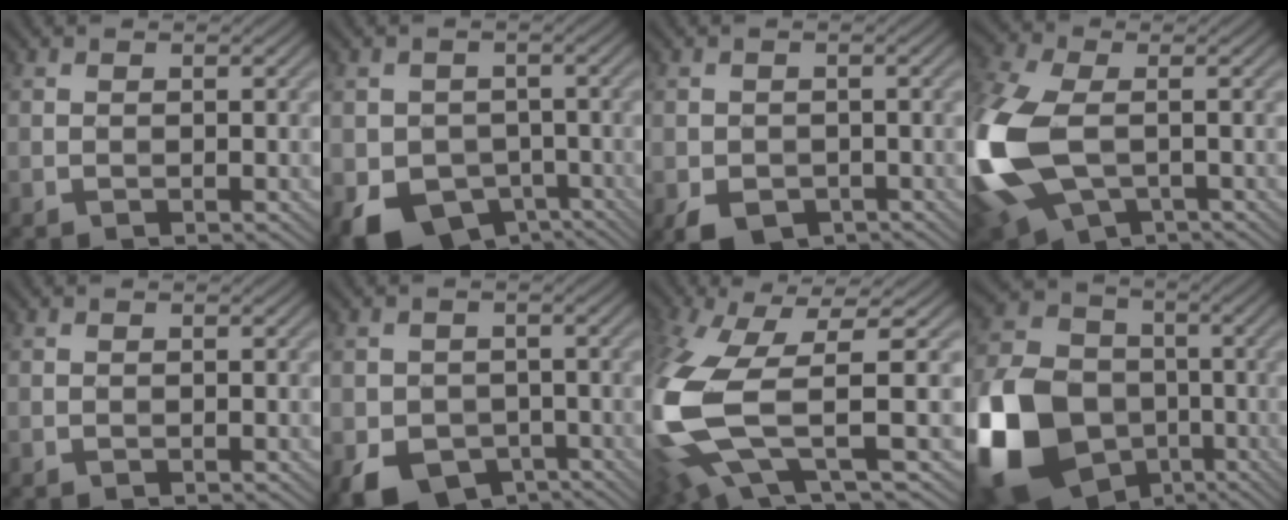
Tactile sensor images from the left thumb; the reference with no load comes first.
{"total": 7.6, "force": [-3.6, 5.9, 3.1], "torque": [-0.066, -0.020, -0.063]}
{"total": 3.1, "force": [-1.8, 2.2, 1.3], "torque": [-0.033, -0.011, -0.036]}
{"total": 16.6, "force": [-2.9, 9.8, 13.1], "torque": [-0.339, -0.016, -0.050]}
{"total": 0.0}
{"total": 6.0, "force": [-3.1, 4.5, 2.5], "torque": [-0.058, -0.017, -0.053]}
{"total": 14.1, "force": [-2.2, 4.7, 13.1], "torque": [-0.334, -0.025, -0.027]}
{"total": 17.3, "force": [-6.5, 12.9, 9.5], "torque": [-0.246, -0.025, -0.133]}